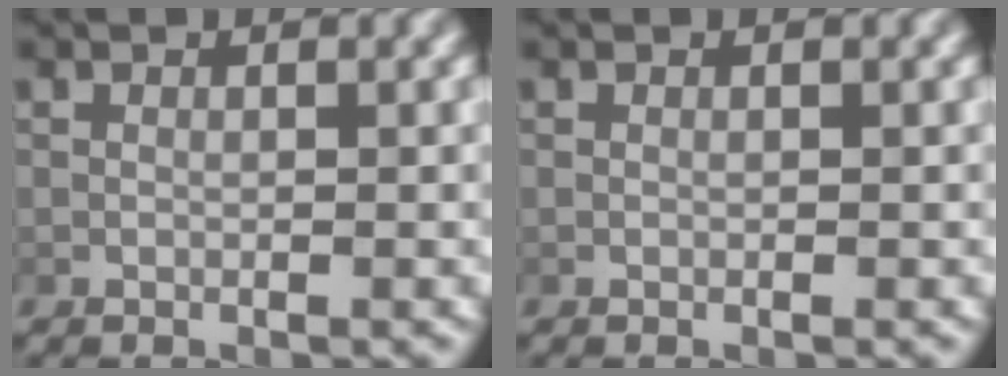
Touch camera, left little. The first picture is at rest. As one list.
[{"total": 0.0}]